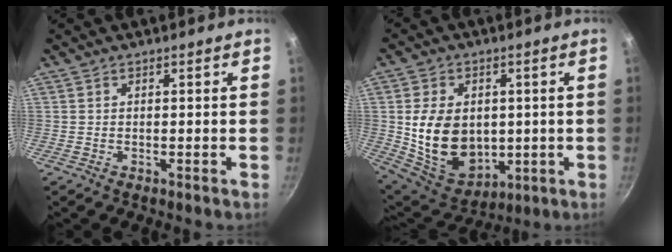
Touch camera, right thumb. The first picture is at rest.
{"total": 16.0, "force": [0.5, 11.9, 10.7], "torque": [-0.161, -0.018, 0.032]}